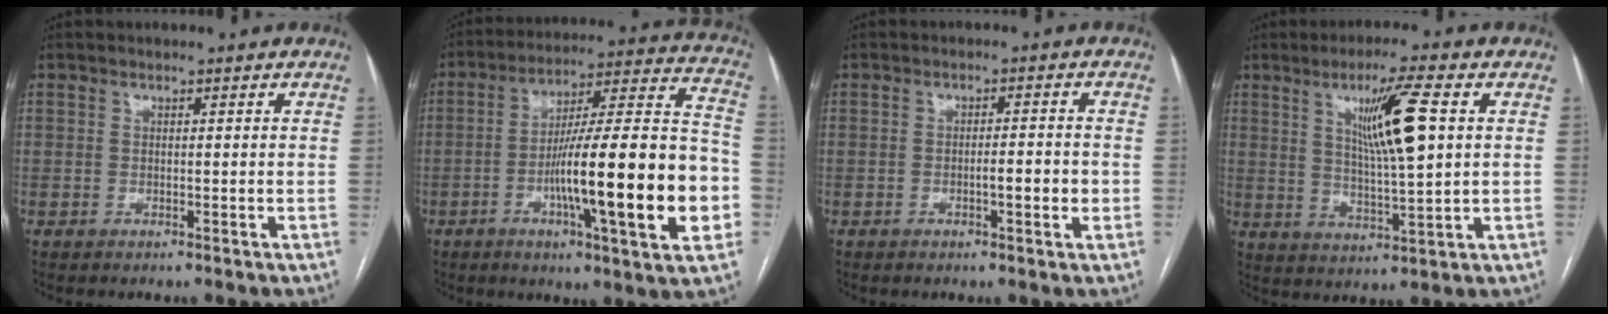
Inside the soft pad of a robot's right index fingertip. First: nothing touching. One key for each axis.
{"total": 23.5, "fx": -6.1, "fy": 1.8, "fz": 22.7, "tx": -0.307, "ty": 0.008, "tz": -0.093}
{"total": 3.4, "fx": -0.9, "fy": 0.5, "fz": 3.2, "tx": -0.052, "ty": 0.001, "tz": -0.012}
{"total": 10.4, "fx": 3.0, "fy": 0.3, "fz": 9.9, "tx": -0.173, "ty": -0.003, "tz": 0.054}